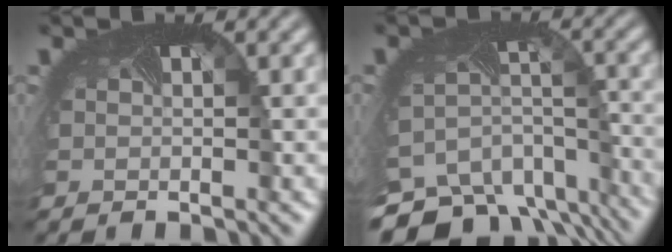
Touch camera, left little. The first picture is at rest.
{"total": 11.8, "force": [-9.4, 5.8, 4.0], "torque": [-0.075, -0.018, -0.120]}